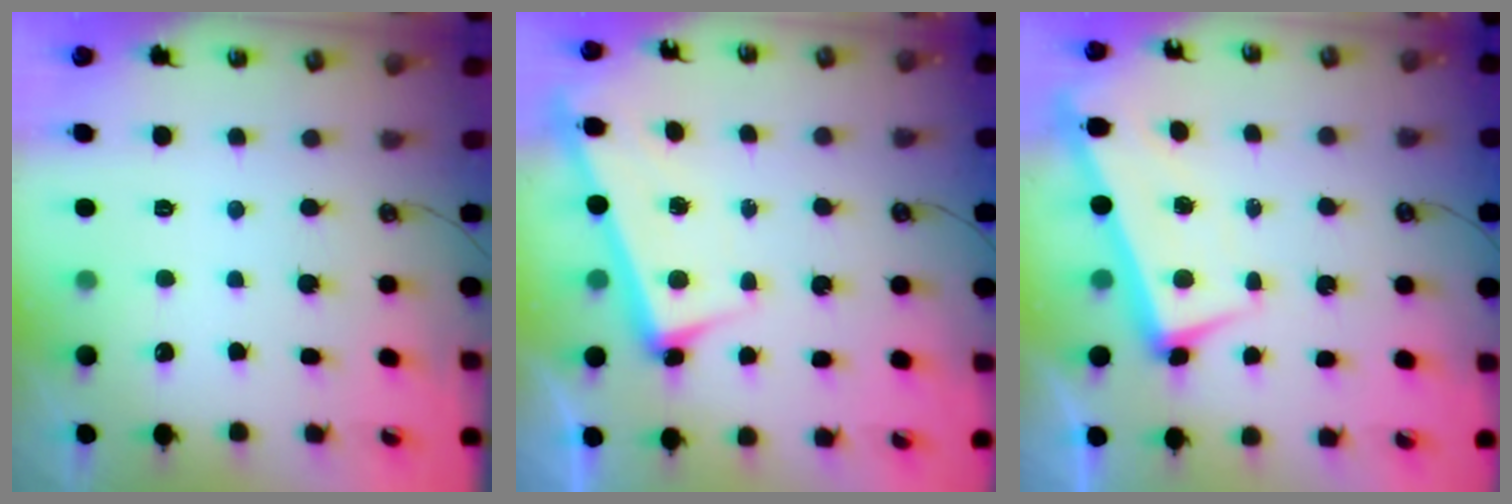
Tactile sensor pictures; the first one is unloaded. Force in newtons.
{"total": 2.6, "press": 2.5, "slide": 0.7}
{"total": 1.8, "press": 0.9, "slide": 1.6}